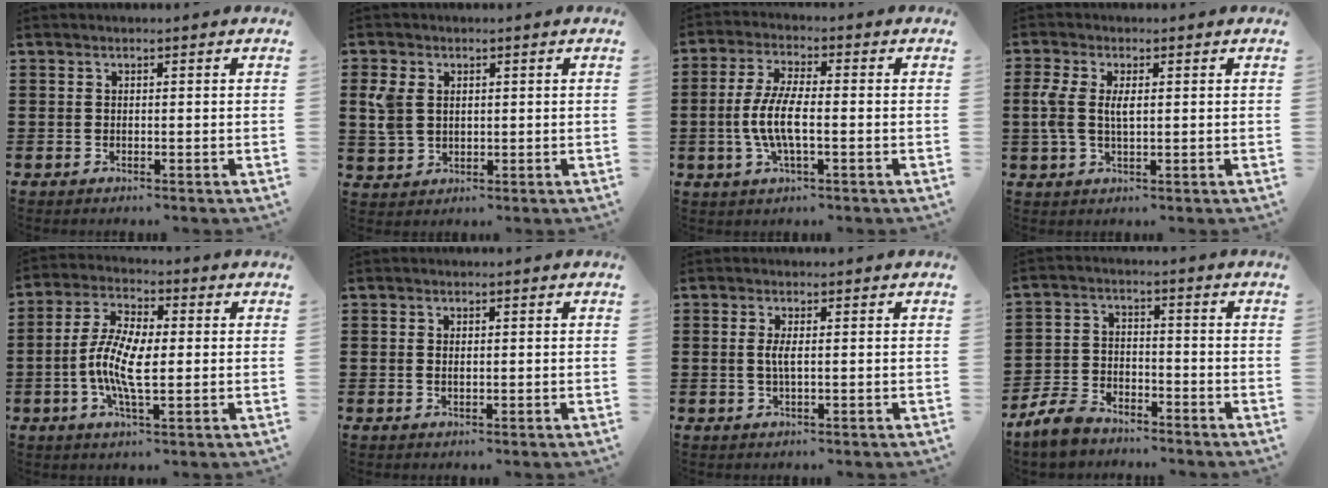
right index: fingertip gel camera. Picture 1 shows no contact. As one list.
[{"total": 4.2, "force": [1.2, 3.0, 2.7], "torque": [-0.085, 0.004, 0.014]}, {"total": 6.7, "force": [-1.5, 2.0, 6.2], "torque": [-0.142, -0.008, -0.037]}, {"total": 4.0, "force": [0.5, 1.8, 3.5], "torque": [-0.087, 0.001, 0.003]}, {"total": 8.7, "force": [-1.0, 3.3, 8.0], "torque": [-0.168, -0.001, -0.021]}, {"total": 0.9, "force": [0.1, 0.5, 0.8], "torque": [-0.018, 0.004, 0.001]}, {"total": 2.2, "force": [0.1, 0.4, 2.2], "torque": [-0.043, -0.003, 0.000]}, {"total": 5.3, "force": [-4.8, 1.7, 1.5], "torque": [-0.056, 0.005, -0.101]}]